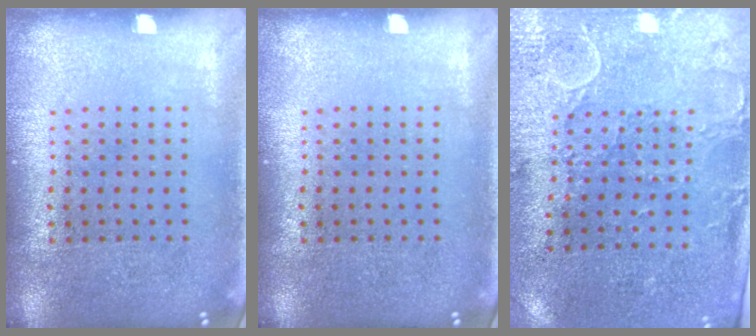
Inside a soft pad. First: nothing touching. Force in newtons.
{"total": 0.0}
{"total": 2.9, "press": 2.4, "slide": 1.7}